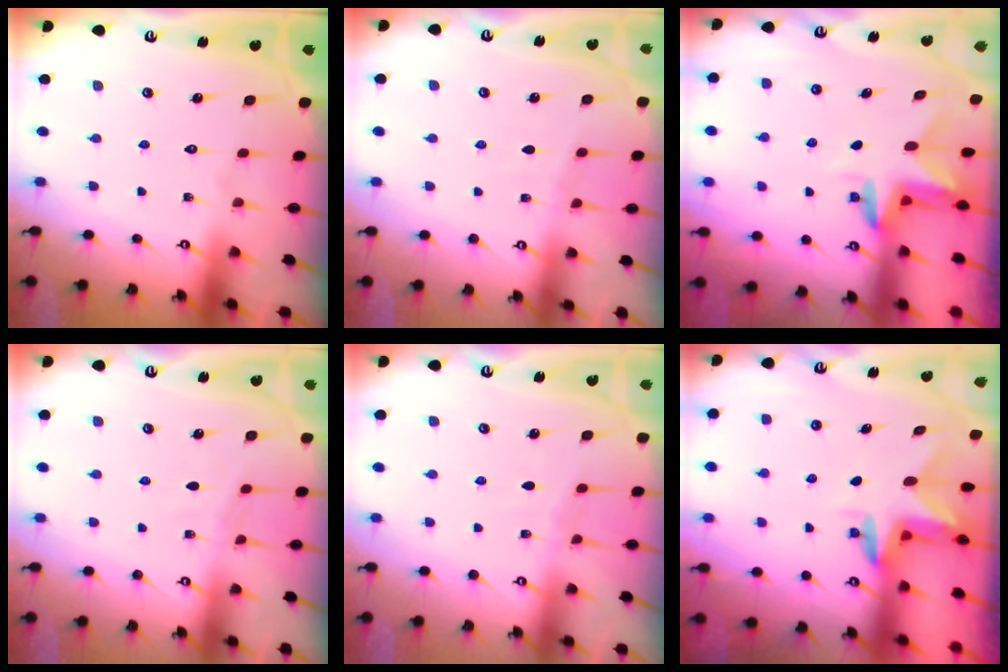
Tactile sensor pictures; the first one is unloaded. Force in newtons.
{"total": 2.5, "press": 2.4, "slide": 0.4}
{"total": 3.0, "press": 3.0, "slide": 0.2}
{"total": 3.2, "press": 3.2, "slide": 0.5}
{"total": 3.3, "press": 3.2, "slide": 0.4}
{"total": 2.9, "press": 2.9, "slide": 0.2}